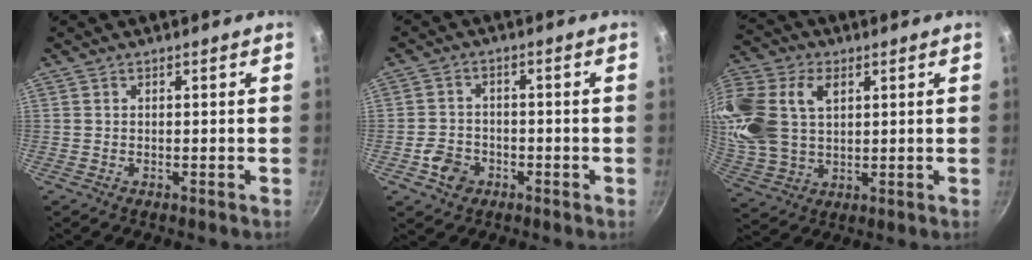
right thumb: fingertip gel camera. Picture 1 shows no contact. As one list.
[{"total": 3.3, "force": [-1.7, 2.6, 1.2], "torque": [-0.014, 0.020, -0.029]}, {"total": 21.4, "force": [6.2, 14.9, 14.1], "torque": [-0.329, 0.018, 0.122]}]